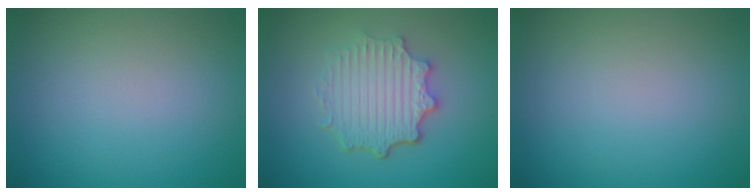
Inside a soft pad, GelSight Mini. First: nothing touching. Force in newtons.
{"total": 5.0, "press": 3.8, "slide": 3.2}
{"total": 0.0}